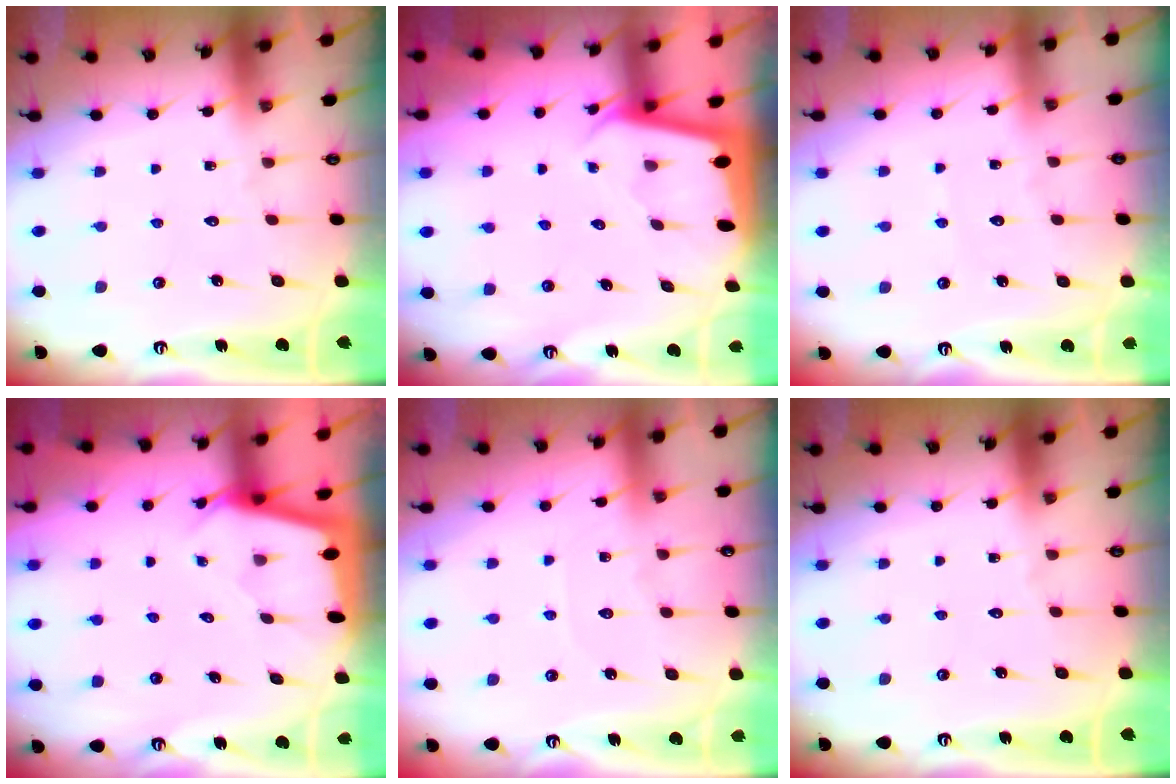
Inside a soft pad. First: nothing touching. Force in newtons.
{"total": 1.8, "press": 1.8, "slide": 0.1}
{"total": 2.9, "press": 2.9, "slide": 0.4}
{"total": 2.1, "press": 2.1, "slide": 0.1}
{"total": 3.9, "press": 3.8, "slide": 0.6}
{"total": 0.0}